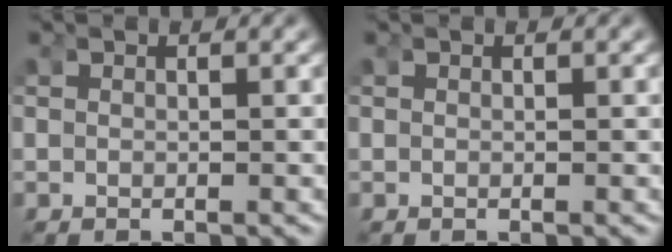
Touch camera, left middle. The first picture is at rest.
{"total": 0.0}